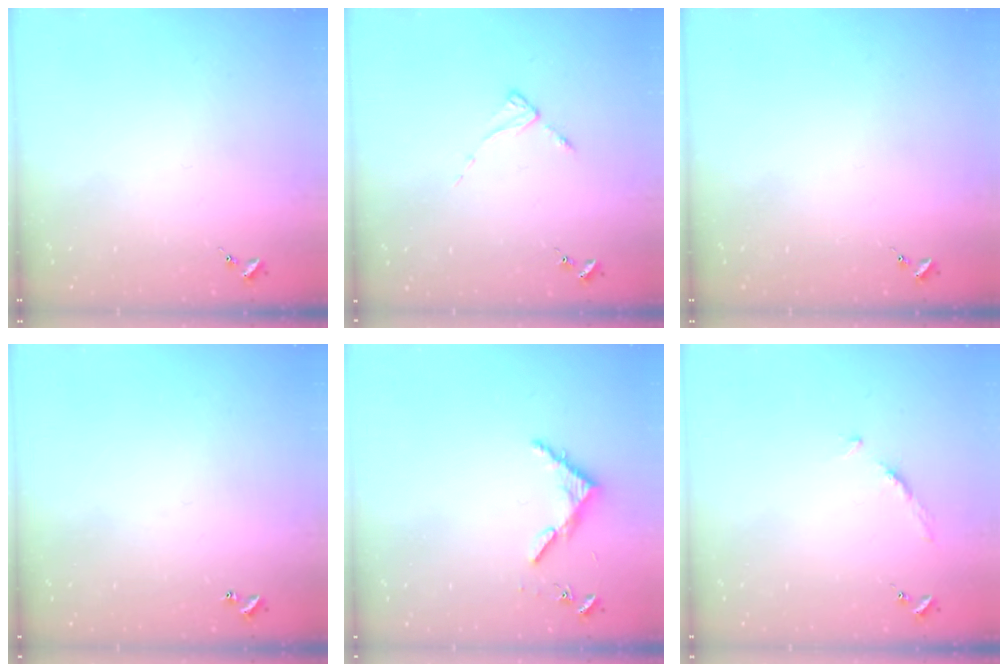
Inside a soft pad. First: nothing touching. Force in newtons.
{"total": 2.2, "press": 2.2, "slide": 0.4}
{"total": 0.0}
{"total": 0.9, "press": 0.9, "slide": 0.2}
{"total": 3.9, "press": 3.9, "slide": 0.3}
{"total": 3.5, "press": 3.5, "slide": 0.5}